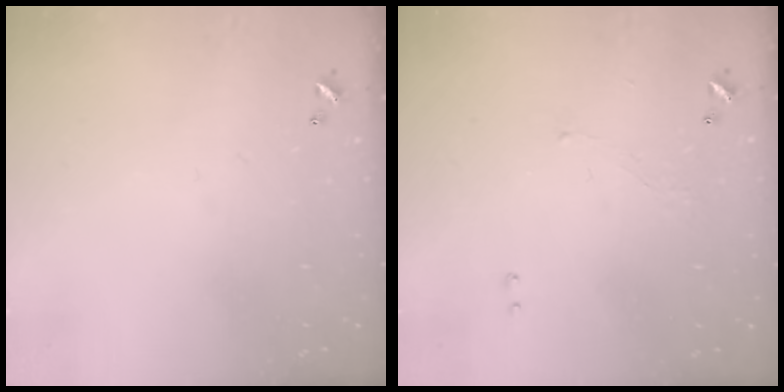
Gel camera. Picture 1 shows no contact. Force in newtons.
{"total": 1.3, "press": 1.2, "slide": 0.5}